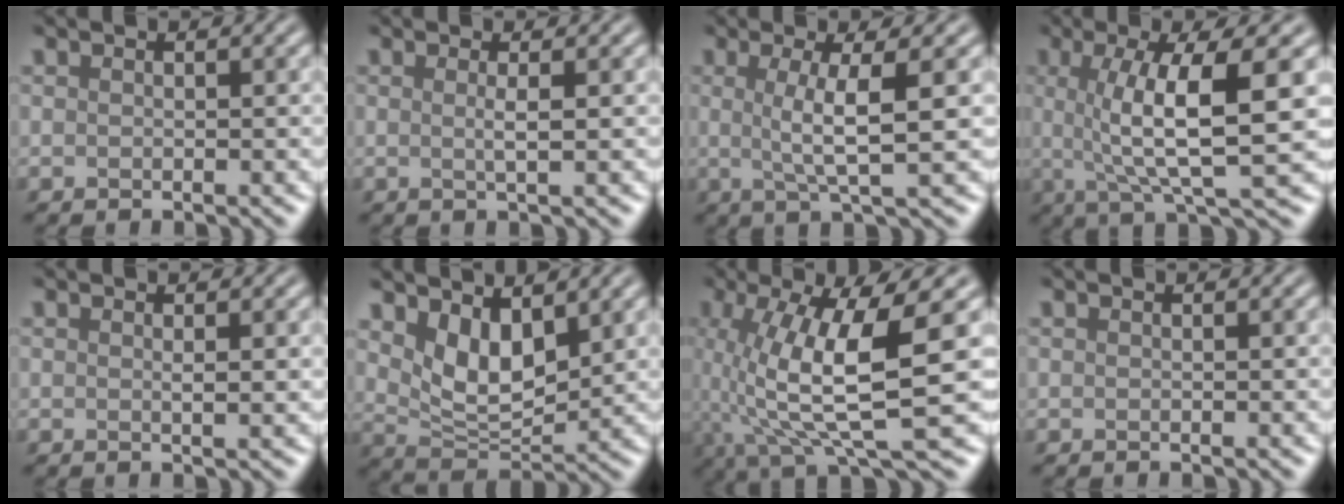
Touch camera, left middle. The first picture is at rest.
{"total": 0.9, "force": [-0.4, -0.2, 0.8], "torque": [-0.027, 0.006, 0.001]}
{"total": 4.0, "force": [-0.1, 0.1, 4.0], "torque": [-0.082, 0.011, 0.017]}
{"total": 7.5, "force": [0.5, 1.2, 7.4], "torque": [-0.117, 0.009, 0.026]}
{"total": 0.6, "force": [0.0, -0.1, 0.6], "torque": [-0.011, 0.004, 0.005]}
{"total": 3.9, "force": [1.7, 1.9, 2.9], "torque": [-0.077, -0.010, 0.052]}
{"total": 9.1, "force": [-1.0, 1.9, 8.8], "torque": [-0.187, 0.002, 0.003]}
{"total": 0.0}